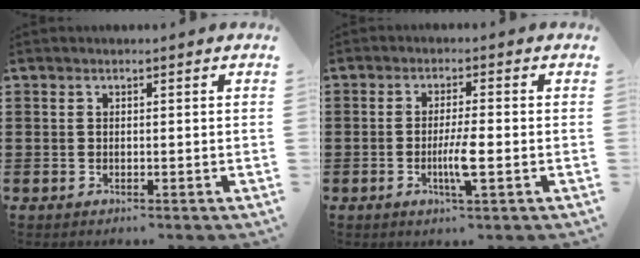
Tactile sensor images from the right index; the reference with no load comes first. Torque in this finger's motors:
{"motor_torque": [0.31, 0.38, 0.36, 0.10]}